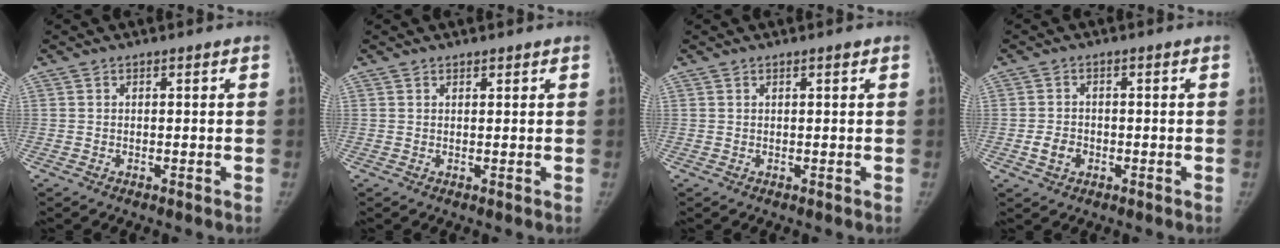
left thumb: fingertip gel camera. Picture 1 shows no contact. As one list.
[{"total": 0.7, "force": [0.5, 0.4, 0.0], "torque": [0.002, -0.004, 0.006]}, {"total": 0.7, "force": [0.5, 0.1, 0.5], "torque": [-0.008, 0.000, 0.007]}, {"total": 3.4, "force": [-1.2, 2.8, 1.6], "torque": [-0.021, 0.008, -0.021]}]